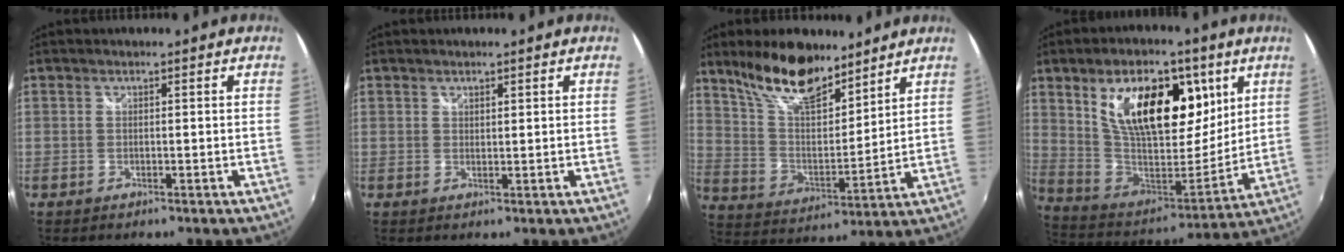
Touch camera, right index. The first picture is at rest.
{"total": 0.9, "force": [0.8, 0.4, 0.2], "torque": [-0.001, 0.000, 0.014]}
{"total": 15.8, "force": [11.9, 5.9, 8.6], "torque": [-0.166, 0.013, 0.224]}
{"total": 23.6, "force": [9.4, 12.0, 18.1], "torque": [-0.320, 0.014, 0.174]}